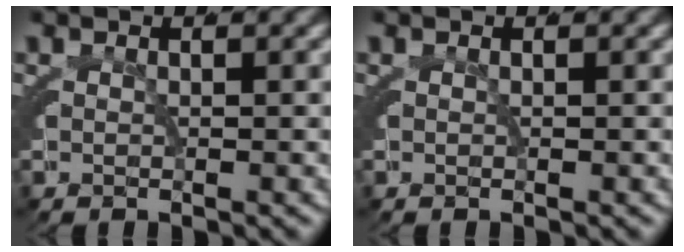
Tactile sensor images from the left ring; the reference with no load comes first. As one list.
[{"total": 0.0}]